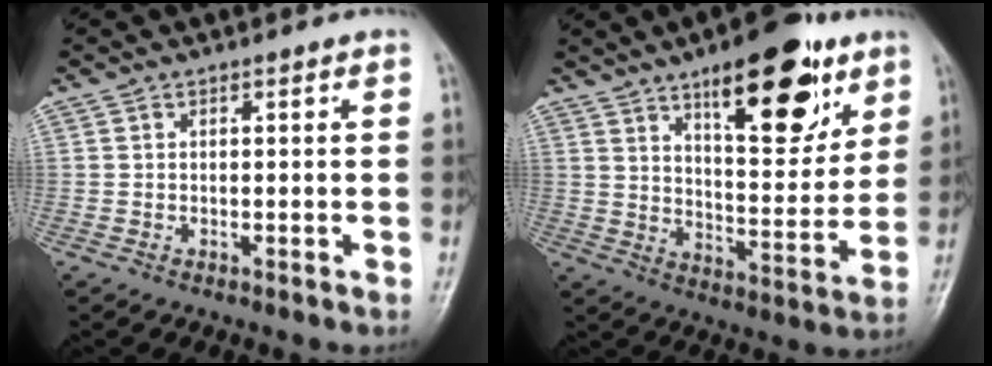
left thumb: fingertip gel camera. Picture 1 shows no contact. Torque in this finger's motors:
{"motor_torque": [2.54, 1.88, 1.29, -1.48, 0.27]}